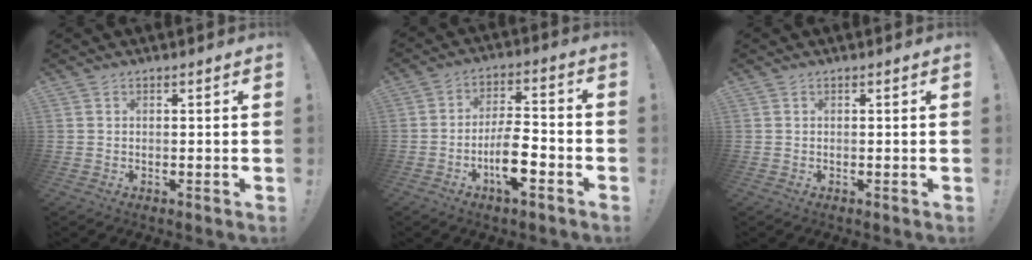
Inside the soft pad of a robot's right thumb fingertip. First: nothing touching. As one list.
[{"total": 11.0, "force": [-5.1, 4.5, 8.7], "torque": [-0.159, 0.021, -0.092]}, {"total": 0.0}]